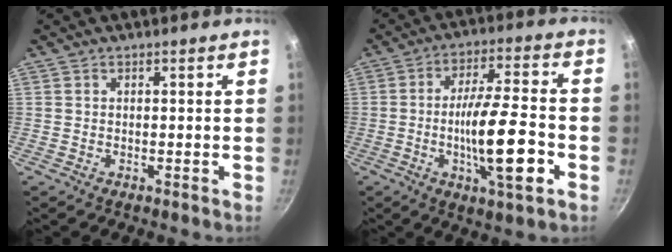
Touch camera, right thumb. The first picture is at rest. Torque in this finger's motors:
{"motor_torque": [3.22, 1.79, 2.53, -0.07, 0.06]}